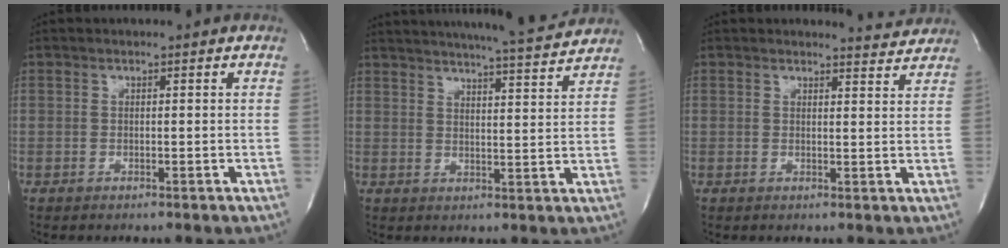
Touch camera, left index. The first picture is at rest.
{"total": 15.7, "force": [14.6, 0.1, 5.7], "torque": [-0.096, -0.021, 0.193]}
{"total": 3.1, "force": [3.1, -0.1, -0.5], "torque": [-0.004, -0.017, 0.028]}